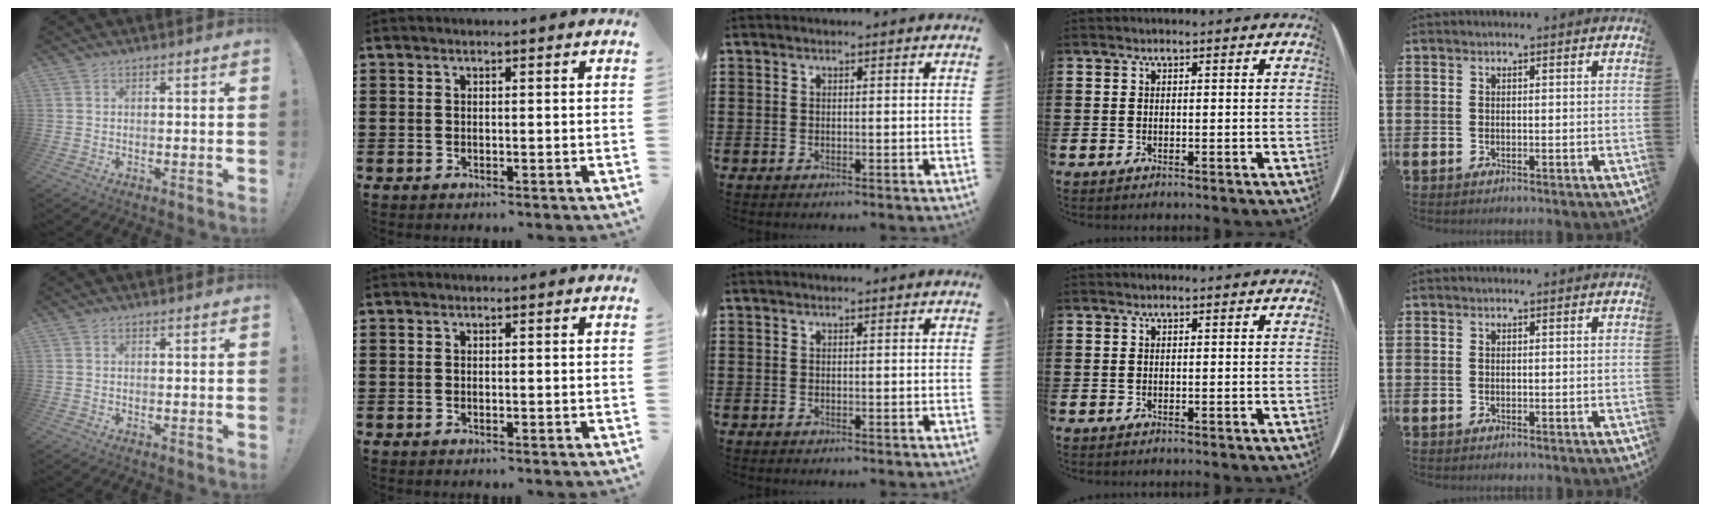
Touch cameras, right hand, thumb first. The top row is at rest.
{}